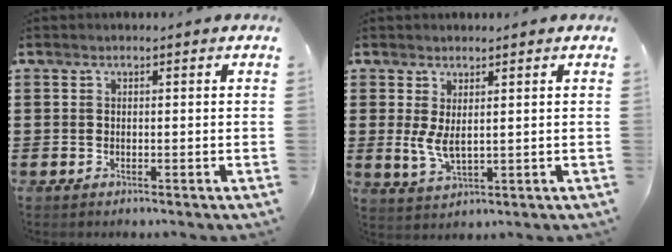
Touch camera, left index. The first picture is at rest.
{"total": 4.2, "force": [1.1, 1.8, 3.7], "torque": [-0.090, -0.004, 0.017]}